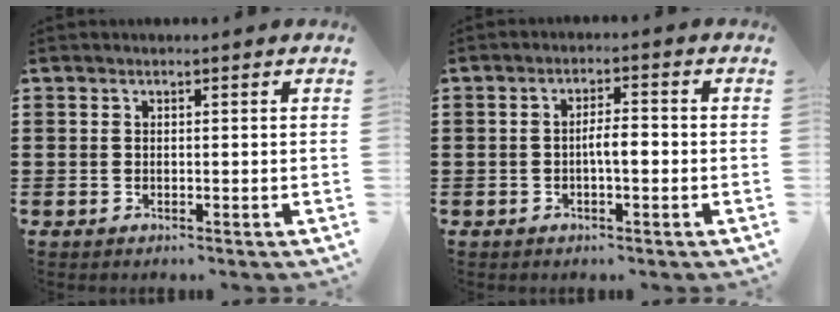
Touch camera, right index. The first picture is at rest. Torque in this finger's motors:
{"motor_torque": [0.78, -0.30, 0.40, 0.11]}